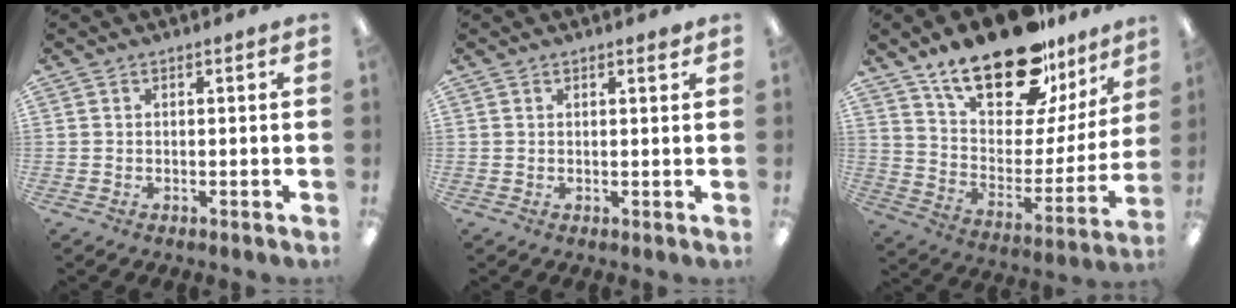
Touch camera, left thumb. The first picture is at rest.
{"total": 1.4, "force": [1.2, 0.2, 0.6], "torque": [-0.004, -0.003, 0.020]}
{"total": 25.3, "force": [18.5, 10.3, 13.8], "torque": [-0.222, -0.118, 0.321]}